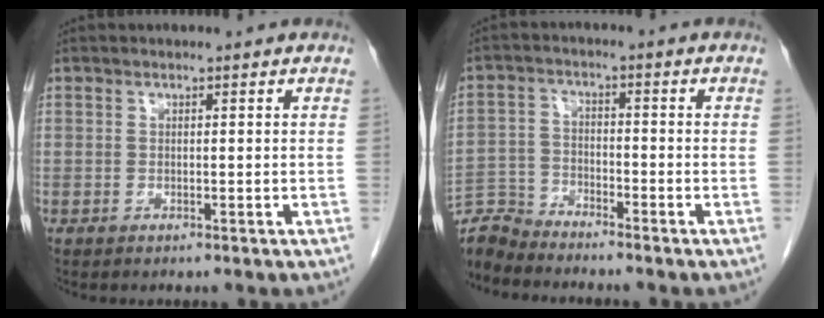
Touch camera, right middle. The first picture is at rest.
{"total": 5.9, "force": [-5.9, 0.0, -0.7], "torque": [0.013, -0.001, -0.115]}